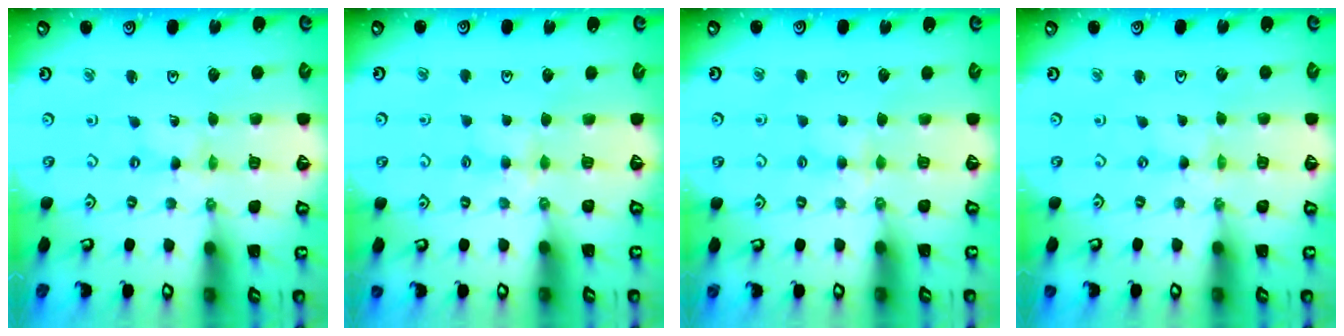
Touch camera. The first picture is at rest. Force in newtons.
{"total": 4.0, "press": 4.0, "slide": 0.5}
{"total": 2.4, "press": 2.4, "slide": 0.4}
{"total": 0.0}